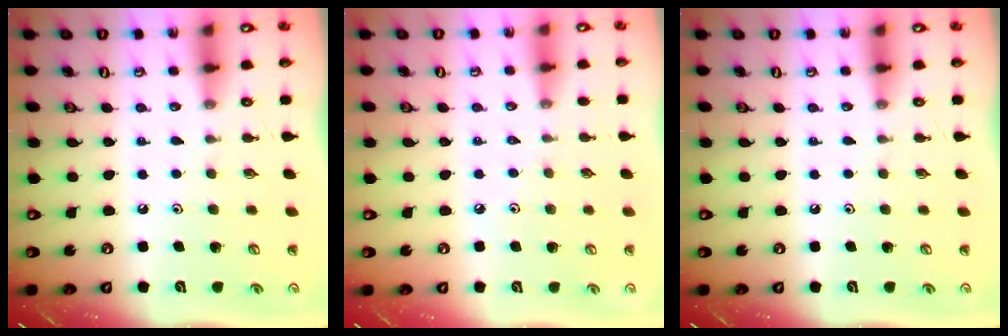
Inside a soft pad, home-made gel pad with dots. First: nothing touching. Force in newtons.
{"total": 2.8, "press": 2.7, "slide": 0.6}
{"total": 0.0}